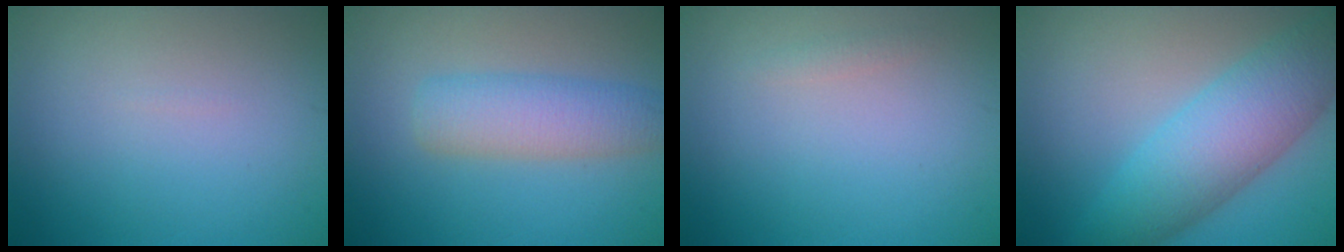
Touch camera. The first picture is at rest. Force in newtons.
{"total": 4.4, "press": 4.4, "slide": 0.1}
{"total": 0.6, "press": 0.6, "slide": 0.0}
{"total": 7.1, "press": 7.1, "slide": 0.2}